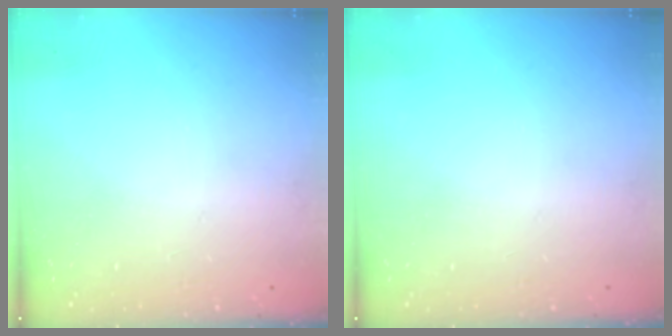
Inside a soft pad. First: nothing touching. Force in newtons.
{"total": 0.0}